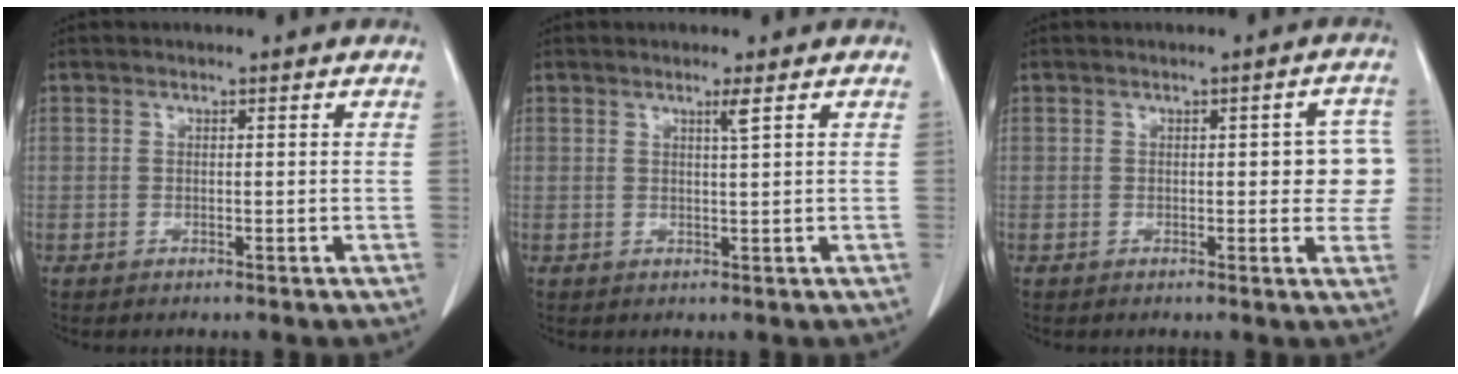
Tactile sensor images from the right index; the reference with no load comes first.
{"total": 1.4, "force": [0.8, -0.5, 1.1], "torque": [-0.026, -0.007, 0.017]}
{"total": 5.7, "force": [0.2, 2.2, 5.3], "torque": [-0.042, 0.014, -0.001]}